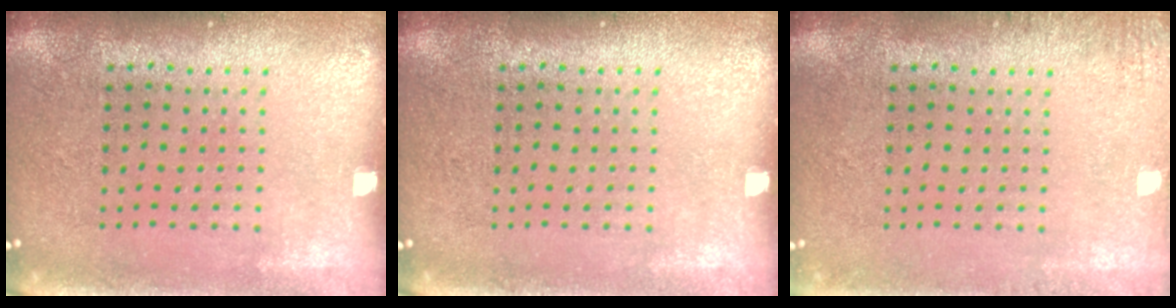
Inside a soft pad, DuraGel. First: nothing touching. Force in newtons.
{"total": 0.0}
{"total": 1.4, "press": 1.4, "slide": 0.2}